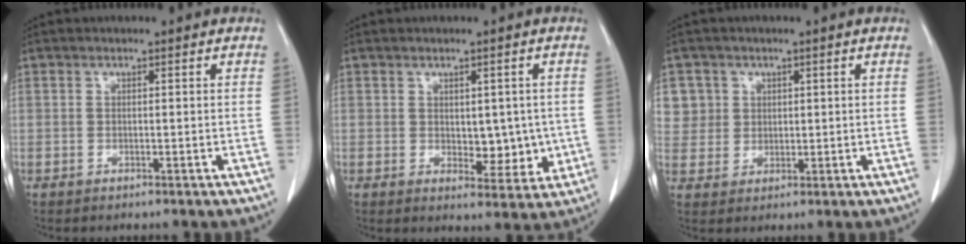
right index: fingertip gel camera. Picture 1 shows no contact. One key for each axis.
{"total": 5.8, "fx": 0.0, "fy": 3.3, "fz": 4.7, "tx": -0.048, "ty": -0.003, "tz": 0.015}
{"total": 1.7, "fx": 1.4, "fy": 0.8, "fz": 0.4, "tx": -0.009, "ty": 0.013, "tz": 0.036}